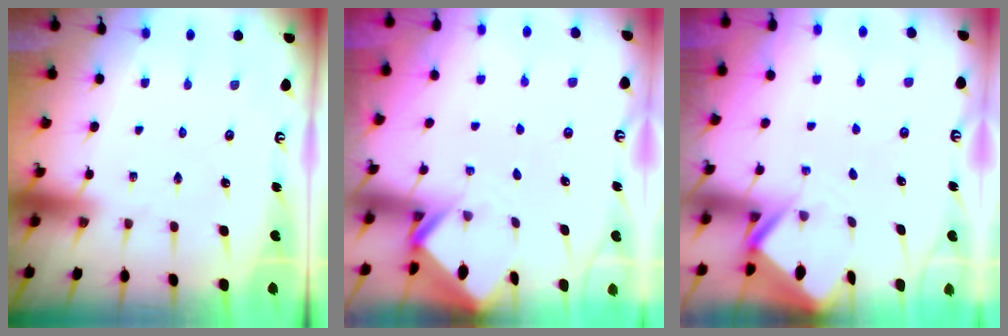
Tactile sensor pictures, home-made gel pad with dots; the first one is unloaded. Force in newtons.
{"total": 2.5, "press": 2.5, "slide": 0.2}
{"total": 2.5, "press": 2.5, "slide": 0.2}